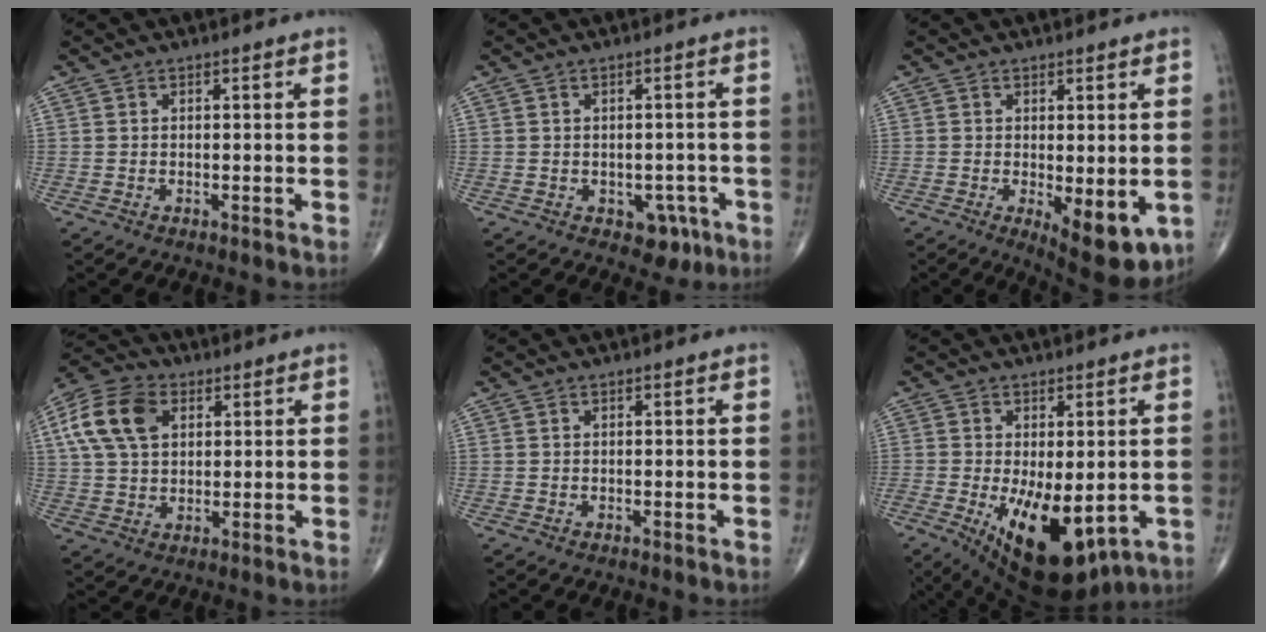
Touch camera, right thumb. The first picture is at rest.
{"total": 4.4, "force": [-1.9, 3.2, 2.4], "torque": [-0.002, 0.011, -0.017]}
{"total": 9.2, "force": [-2.3, 3.6, 8.1], "torque": [-0.100, -0.021, -0.023]}
{"total": 12.7, "force": [4.0, 8.4, 8.6], "torque": [-0.160, 0.008, 0.071]}
{"total": 0.0}
{"total": 15.4, "force": [-4.2, 7.4, 12.9], "torque": [-0.198, -0.021, -0.040]}